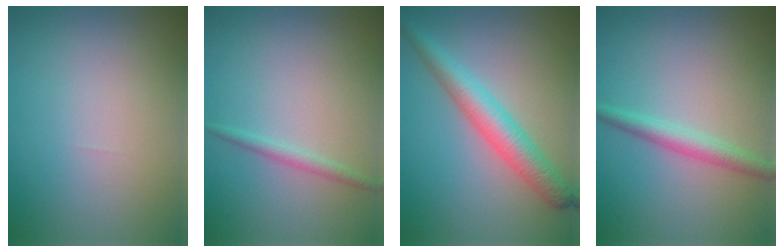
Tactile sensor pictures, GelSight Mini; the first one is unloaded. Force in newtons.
{"total": 1.2, "press": 1.2, "slide": 0.1}
{"total": 4.5, "press": 4.5, "slide": 0.1}
{"total": 2.4, "press": 2.4, "slide": 0.1}